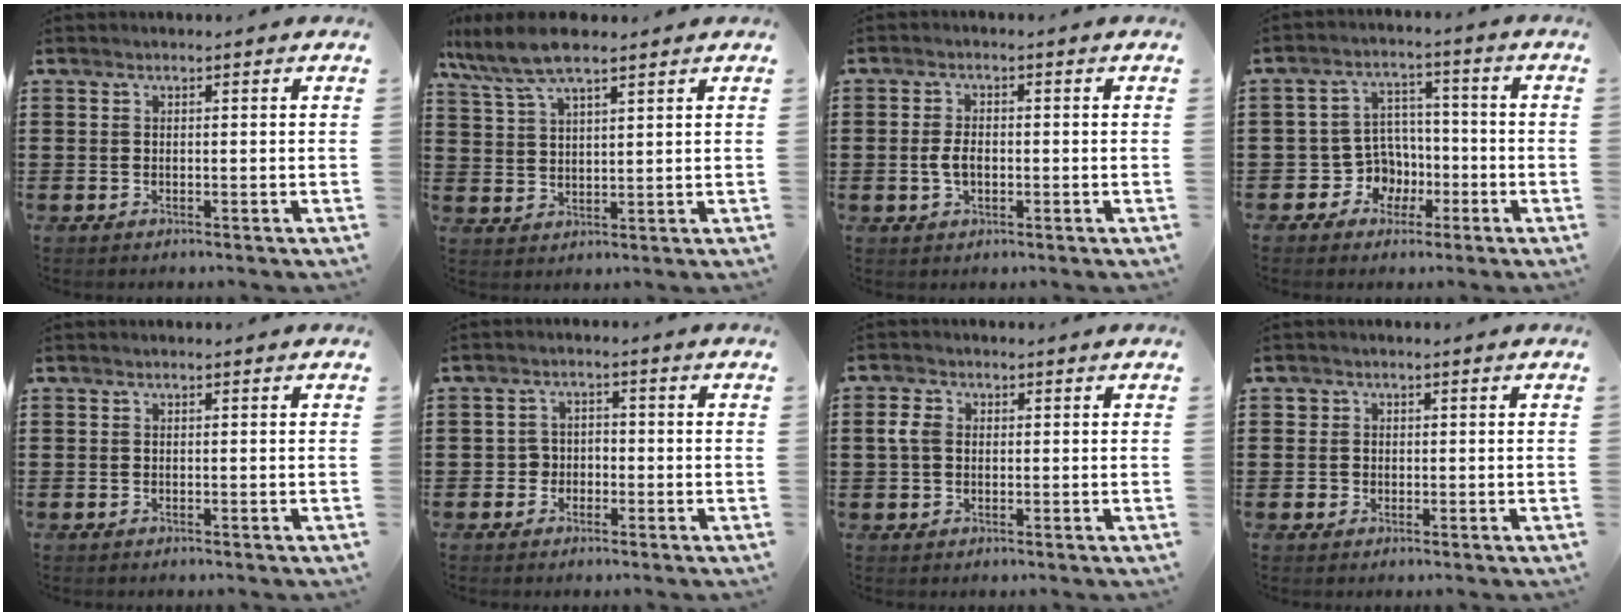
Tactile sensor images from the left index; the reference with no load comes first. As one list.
[{"total": 7.5, "force": [5.9, 1.9, 4.3], "torque": [-0.099, -0.006, 0.109]}, {"total": 3.3, "force": [-0.5, 1.7, 2.8], "torque": [-0.069, -0.003, -0.013]}, {"total": 6.6, "force": [-1.9, 6.0, 2.1], "torque": [-0.068, 0.009, -0.034]}, {"total": 0.0}, {"total": 2.6, "force": [-1.3, 2.2, 0.6], "torque": [-0.020, 0.006, -0.031]}, {"total": 3.2, "force": [0.3, 2.5, 1.9], "torque": [-0.051, 0.007, 0.001]}, {"total": 1.7, "force": [0.0, 1.7, 0.1], "torque": [-0.011, 0.007, -0.003]}]